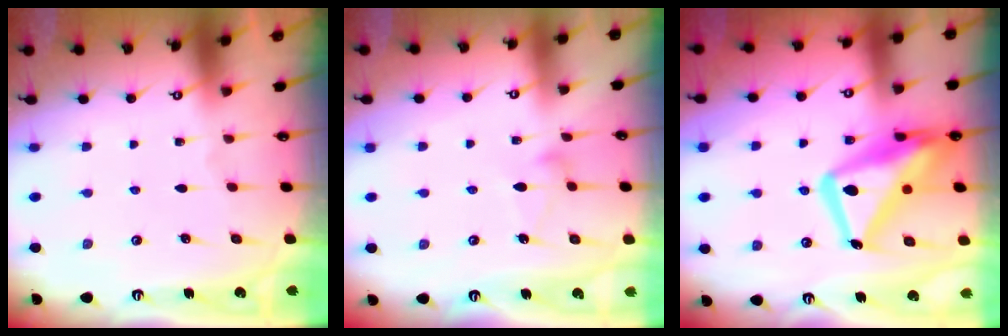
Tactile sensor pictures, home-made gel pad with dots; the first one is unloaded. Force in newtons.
{"total": 7.6, "press": 7.6, "slide": 0.5}
{"total": 18.5, "press": 18.4, "slide": 1.8}